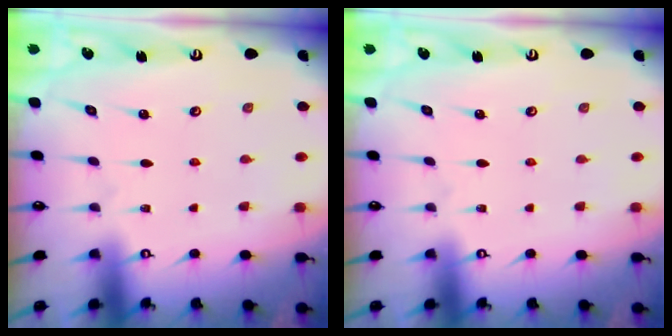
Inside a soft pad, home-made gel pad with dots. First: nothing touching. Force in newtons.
{"total": 0.0}